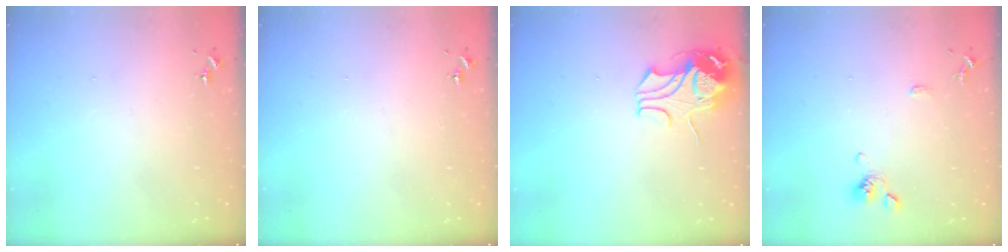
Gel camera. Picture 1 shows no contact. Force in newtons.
{"total": 0.0}
{"total": 10.0, "press": 9.9, "slide": 1.5}
{"total": 9.1, "press": 8.9, "slide": 1.9}